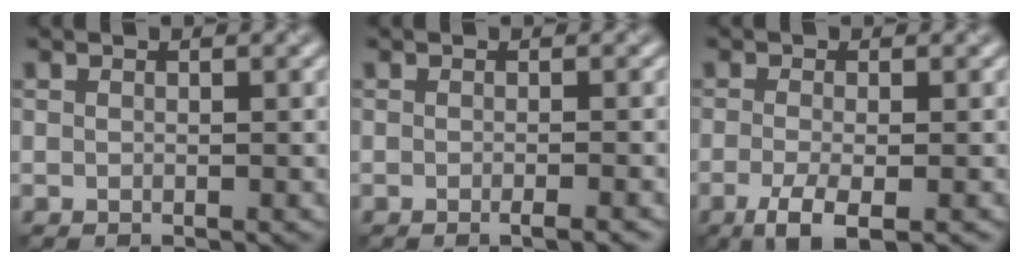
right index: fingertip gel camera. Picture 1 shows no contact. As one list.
[{"total": 1.6, "force": [-0.7, 0.3, 1.3], "torque": [-0.011, -0.003, -0.012]}, {"total": 3.6, "force": [-1.7, 1.0, 3.1], "torque": [-0.060, -0.008, -0.035]}]